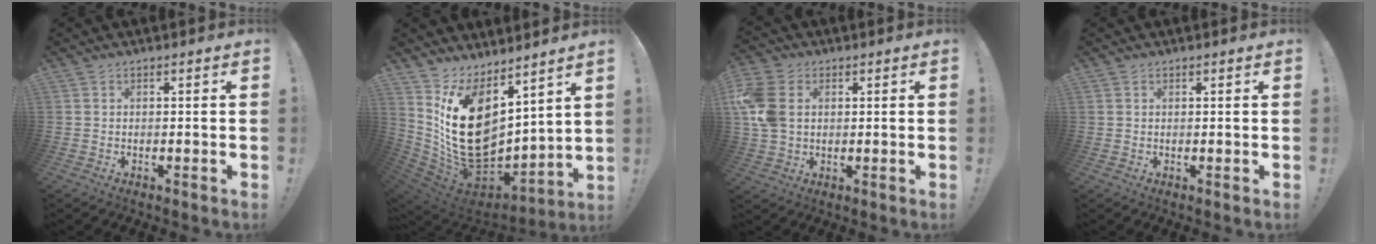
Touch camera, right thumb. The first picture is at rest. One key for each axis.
{"total": 20.3, "fx": 3.9, "fy": 14.0, "fz": 14.2, "tx": -0.260, "ty": -0.036, "tz": 0.092}
{"total": 11.3, "fx": 1.9, "fy": 8.5, "fz": 7.3, "tx": -0.152, "ty": 0.002, "tz": 0.040}
{"total": 1.1, "fx": 0.7, "fy": 0.9, "fz": -0.1, "tx": 0.010, "ty": -0.004, "tz": 0.011}